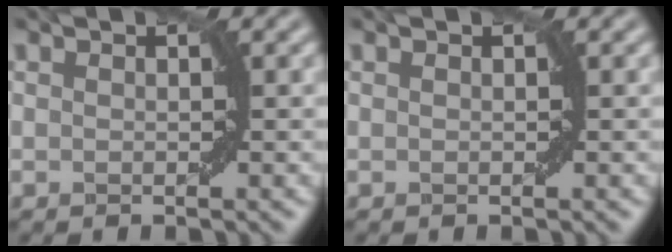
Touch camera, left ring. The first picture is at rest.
{"total": 0.0}